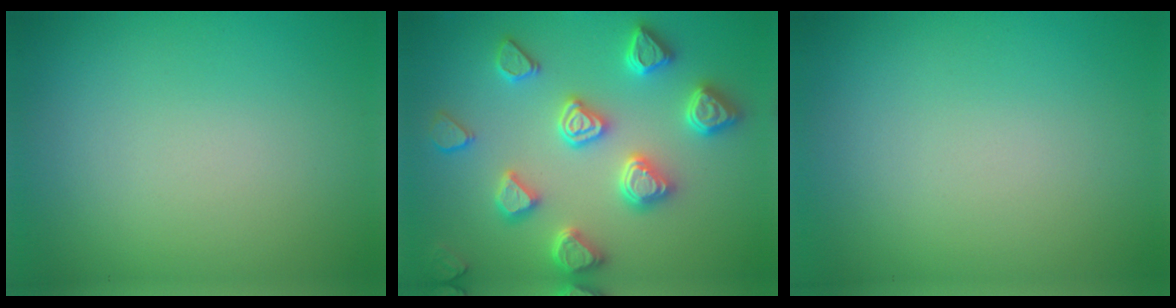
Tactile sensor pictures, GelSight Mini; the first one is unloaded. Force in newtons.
{"total": 5.4, "press": 5.3, "slide": 1.2}
{"total": 0.0}